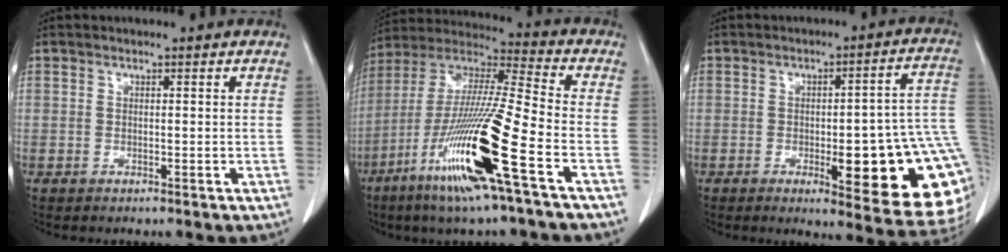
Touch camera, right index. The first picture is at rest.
{"total": 20.1, "force": [-8.5, -0.2, 18.3], "torque": [-0.392, -0.041, -0.170]}
{"total": 20.1, "force": [-3.8, 4.1, 19.3], "torque": [-0.148, 0.013, -0.032]}